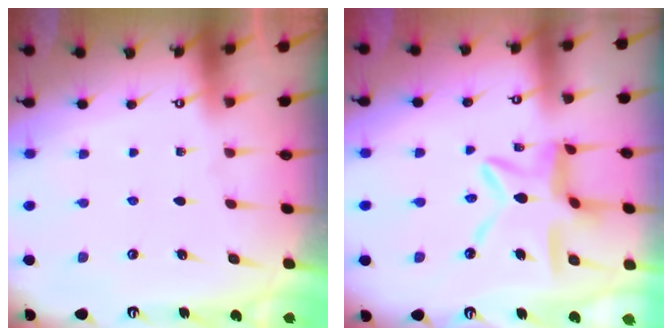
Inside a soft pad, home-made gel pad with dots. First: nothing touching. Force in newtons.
{"total": 12.0, "press": 12.0, "slide": 1.0}